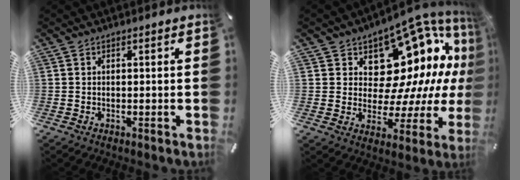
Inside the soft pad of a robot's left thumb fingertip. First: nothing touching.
{"total": 18.4, "force": [8.7, 11.5, 11.4], "torque": [-0.137, -0.086, 0.149]}